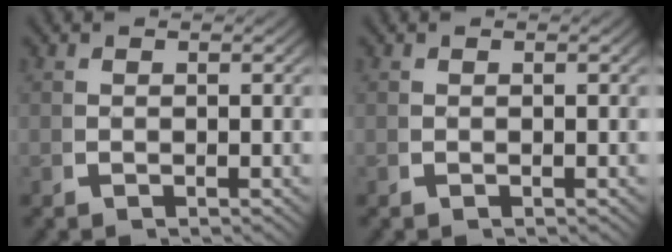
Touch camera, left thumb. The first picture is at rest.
{"total": 0.0}